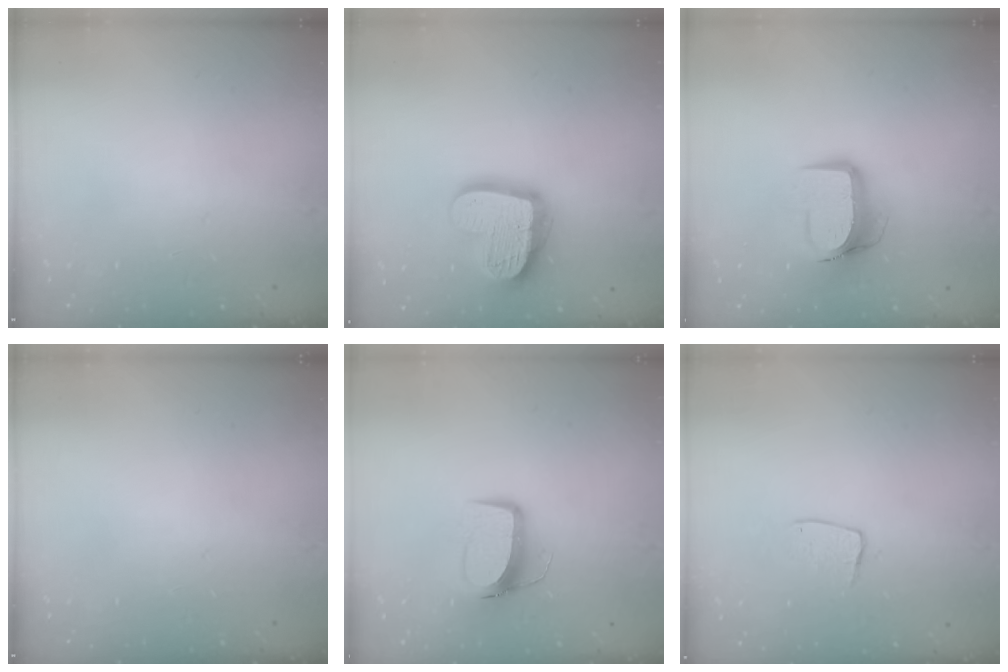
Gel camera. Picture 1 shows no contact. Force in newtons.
{"total": 18.1, "press": 18.0, "slide": 1.5}
{"total": 10.7, "press": 10.7, "slide": 1.0}
{"total": 0.0}
{"total": 9.9, "press": 9.9, "slide": 0.8}
{"total": 7.4, "press": 7.4, "slide": 0.4}